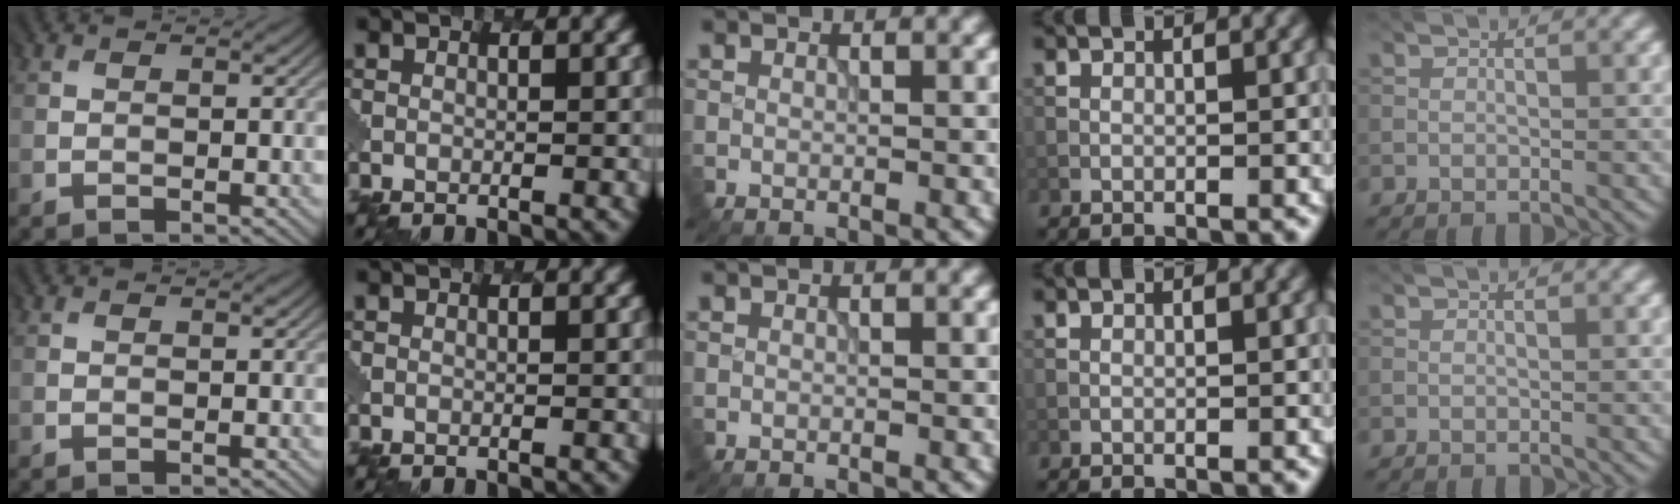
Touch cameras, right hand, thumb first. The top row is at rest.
{}